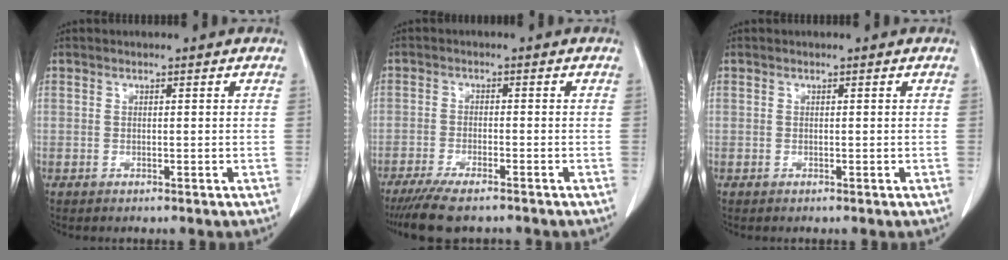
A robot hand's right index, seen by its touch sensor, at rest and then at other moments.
{"total": 7.7, "force": [-6.2, 1.4, 4.3], "torque": [-0.071, -0.016, -0.099]}
{"total": 0.0}